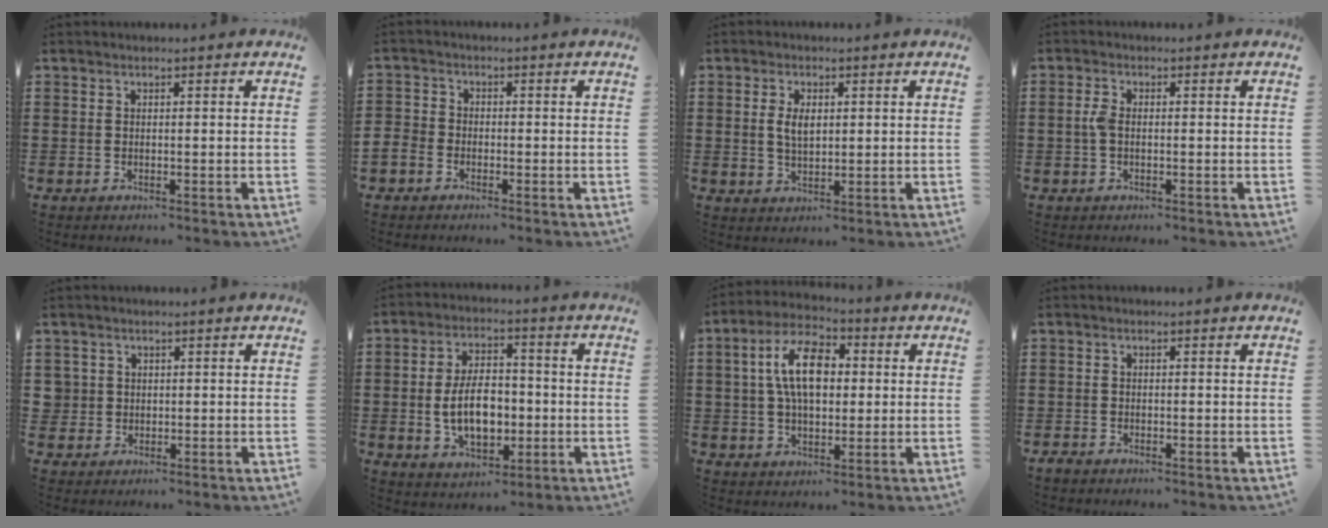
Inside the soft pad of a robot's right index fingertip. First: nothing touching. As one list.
[{"total": 2.2, "force": [-1.7, 1.5, 0.2], "torque": [-0.017, 0.002, -0.039]}, {"total": 3.8, "force": [0.5, 1.9, 3.2], "torque": [-0.066, 0.007, 0.008]}, {"total": 2.4, "force": [-0.2, 1.2, 2.1], "torque": [-0.056, -0.004, -0.009]}, {"total": 1.9, "force": [0.1, 1.9, 0.2], "torque": [-0.013, 0.009, -0.001]}, {"total": 8.8, "force": [-1.2, 5.3, 6.9], "torque": [-0.122, 0.000, -0.027]}, {"total": 10.0, "force": [1.6, 5.1, 8.4], "torque": [-0.172, 0.012, 0.022]}, {"total": 0.9, "force": [-0.7, 0.4, 0.0], "torque": [-0.003, 0.000, -0.016]}]